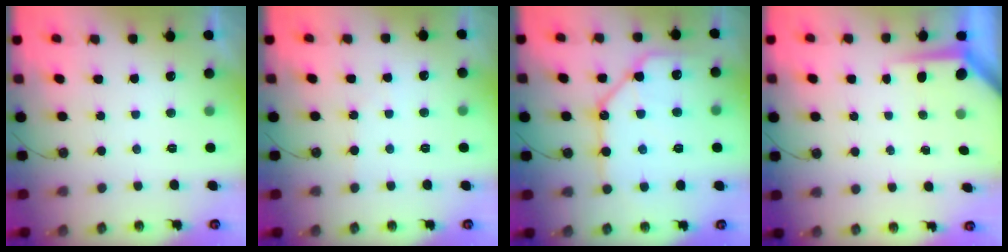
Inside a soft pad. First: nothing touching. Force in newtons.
{"total": 2.7, "press": 2.7, "slide": 0.4}
{"total": 15.5, "press": 15.4, "slide": 1.8}
{"total": 4.0, "press": 4.0, "slide": 0.3}